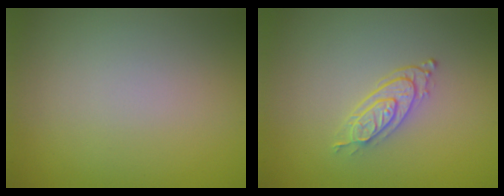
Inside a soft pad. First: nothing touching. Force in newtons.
{"total": 2.8, "press": 2.2, "slide": 1.7}